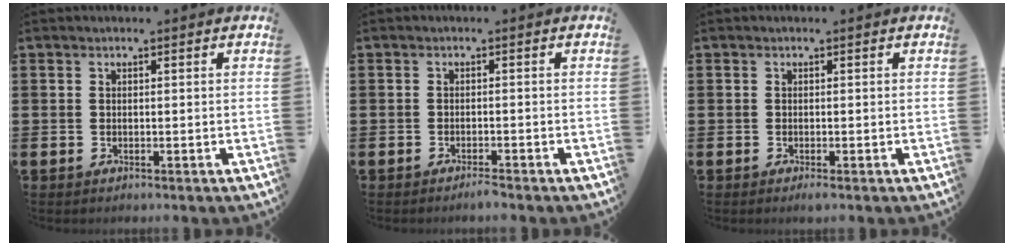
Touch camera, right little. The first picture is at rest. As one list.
[{"total": 1.1, "force": [-1.0, -0.1, 0.4], "torque": [-0.007, -0.001, -0.019]}, {"total": 0.6, "force": [-0.2, 0.1, 0.5], "torque": [-0.010, -0.002, -0.003]}]